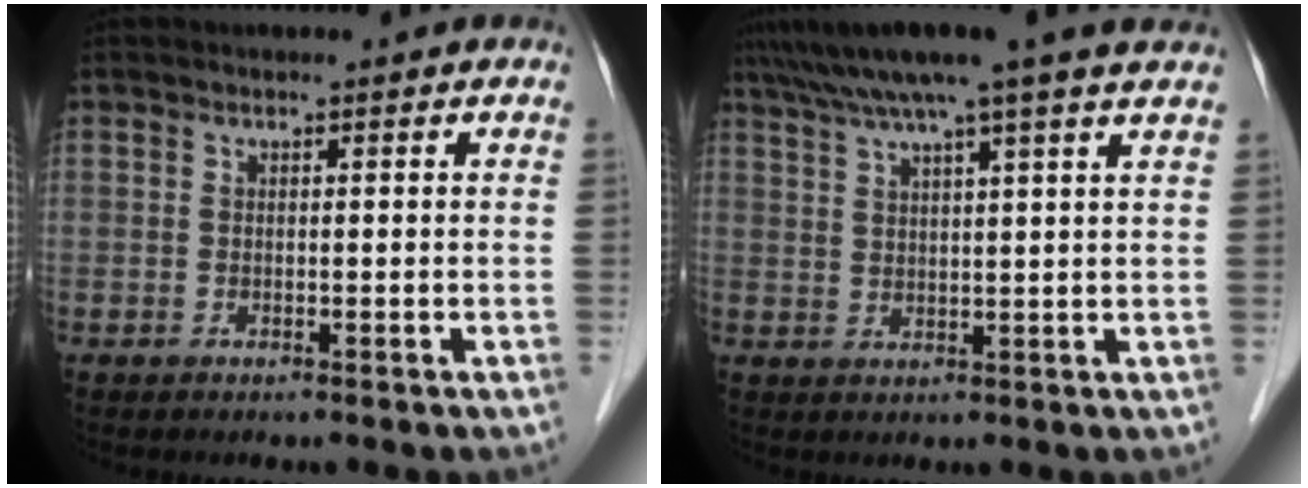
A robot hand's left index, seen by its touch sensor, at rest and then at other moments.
{"total": 11.7, "force": [9.3, -0.9, 7.1], "torque": [-0.120, 0.033, 0.122]}